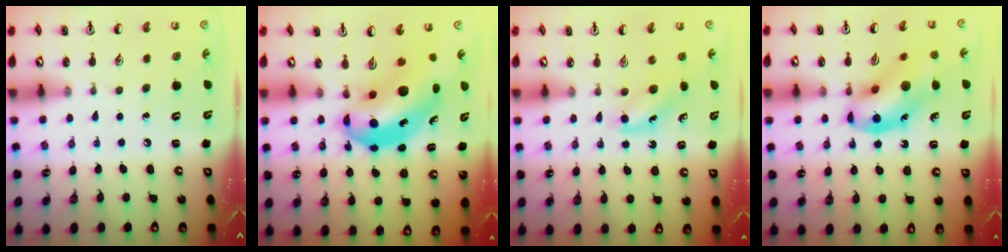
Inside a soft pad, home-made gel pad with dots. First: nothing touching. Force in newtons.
{"total": 8.7, "press": 8.3, "slide": 2.3}
{"total": 4.2, "press": 3.9, "slide": 1.4}
{"total": 14.6, "press": 14.3, "slide": 2.6}